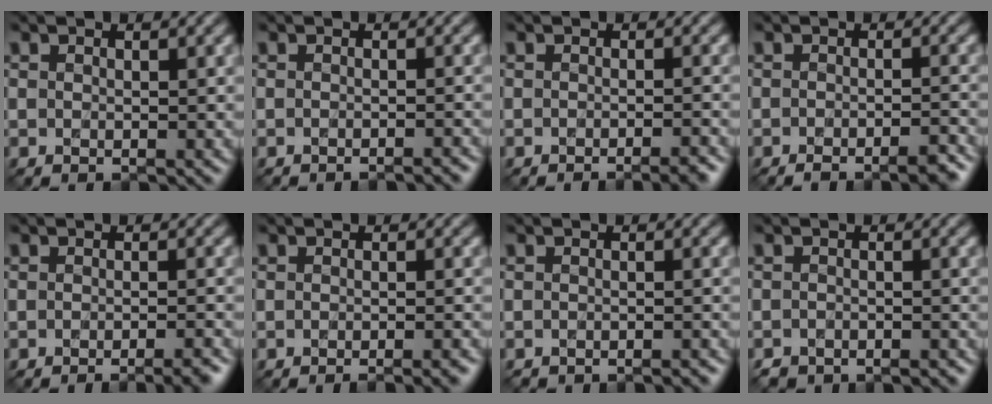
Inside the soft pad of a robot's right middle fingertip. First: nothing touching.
{"total": 1.7, "force": [-1.6, 0.2, 0.5], "torque": [0.006, 0.003, -0.020]}
{"total": 2.6, "force": [-1.9, 0.4, 1.8], "torque": [-0.017, 0.002, -0.030]}
{"total": 3.5, "force": [-2.6, 0.7, 2.3], "torque": [-0.029, 0.006, -0.038]}
{"total": 3.5, "force": [-2.4, 0.7, 2.4], "torque": [-0.024, 0.006, -0.035]}
{"total": 2.7, "force": [-1.8, 0.5, 1.9], "torque": [-0.015, 0.004, -0.028]}
{"total": 2.0, "force": [-2.0, 0.1, 0.2], "torque": [0.007, 0.000, -0.020]}
{"total": 3.0, "force": [-2.7, 1.2, 0.3], "torque": [0.003, 0.004, -0.035]}